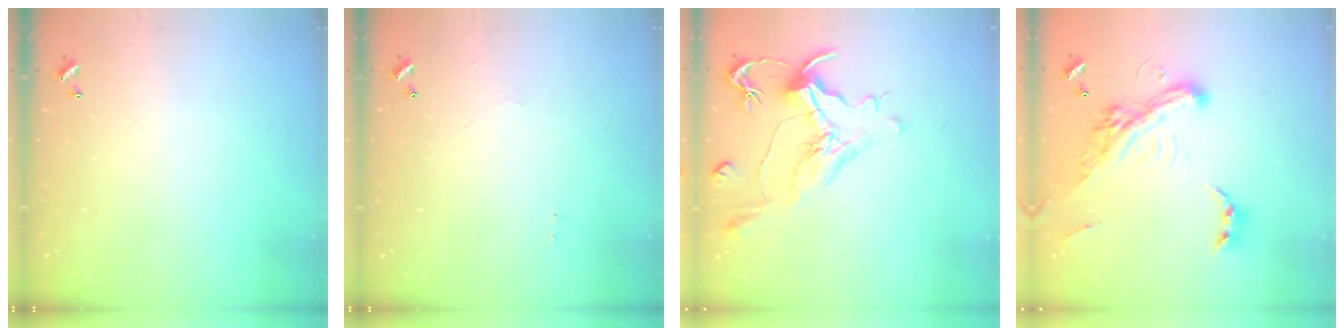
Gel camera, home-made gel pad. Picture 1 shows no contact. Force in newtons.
{"total": 0.9, "press": 0.8, "slide": 0.5}
{"total": 1.1, "press": 0.2, "slide": 1.1}
{"total": 8.3, "press": 8.0, "slide": 1.9}